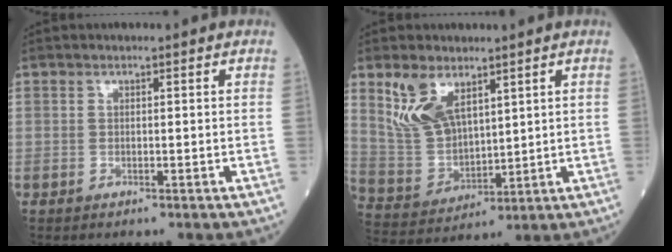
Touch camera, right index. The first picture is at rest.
{"total": 9.5, "force": [5.6, 4.5, 6.1], "torque": [-0.135, 0.007, 0.125]}